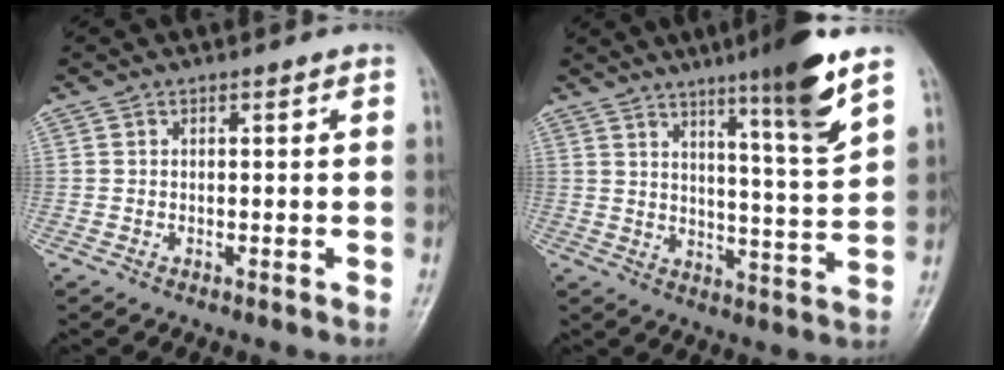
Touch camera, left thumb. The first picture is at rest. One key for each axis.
{"total": 12.6, "fx": 7.8, "fy": 0.3, "fz": 9.9, "tx": -0.148, "ty": -0.049, "tz": 0.120}